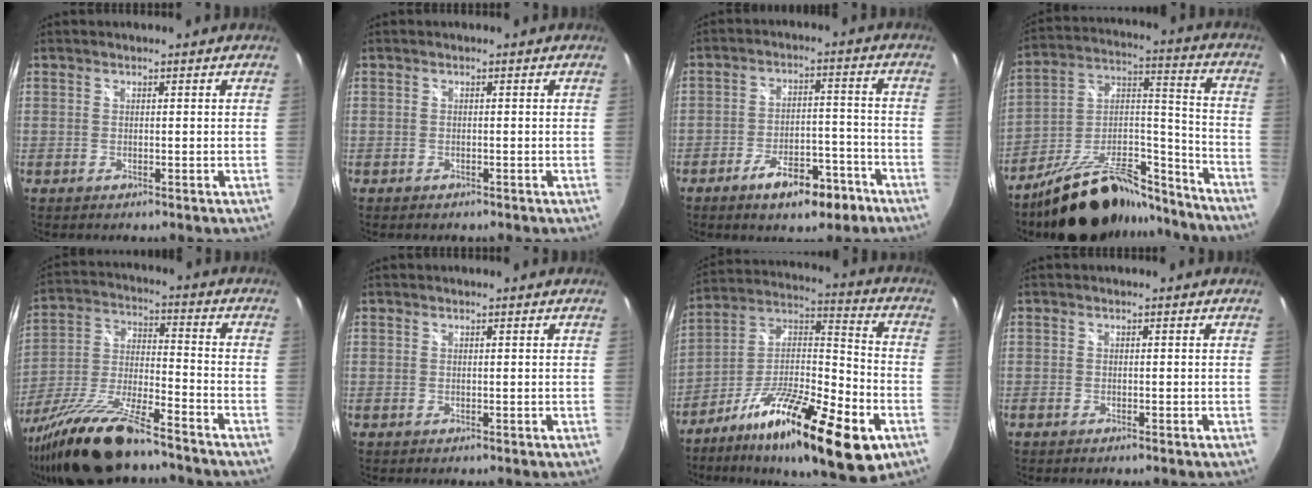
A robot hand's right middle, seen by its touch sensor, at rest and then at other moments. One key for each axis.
{"total": 0.9, "fx": -0.7, "fy": 0.5, "fz": 0.2, "tx": -0.008, "ty": -0.002, "tz": -0.013}
{"total": 10.2, "fx": -6.7, "fy": 4.0, "fz": 6.6, "tx": -0.118, "ty": 0.010, "tz": -0.093}
{"total": 21.6, "fx": -17.6, "fy": 7.1, "fz": 10.5, "tx": -0.173, "ty": 0.033, "tz": -0.267}
{"total": 18.2, "fx": -13.9, "fy": 3.3, "fz": 11.2, "tx": -0.236, "ty": -0.033, "tz": -0.253}
{"total": 0.0}
{"total": 24.2, "fx": -12.6, "fy": 6.5, "fz": 19.5, "tx": -0.323, "ty": -0.009, "tz": -0.216}
{"total": 0.7, "fx": -0.6, "fy": 0.1, "fz": 0.3, "tx": -0.005, "ty": -0.002, "tz": -0.013}